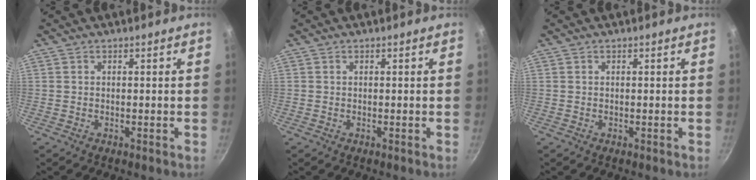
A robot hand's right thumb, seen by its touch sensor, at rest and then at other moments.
{"total": 0.0}
{"total": 0.0}